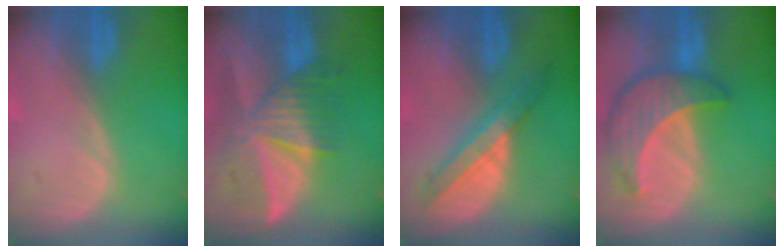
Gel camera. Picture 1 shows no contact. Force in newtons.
{"total": 9.6, "press": 8.4, "slide": 4.5}
{"total": 5.7, "press": 5.7, "slide": 0.3}
{"total": 8.7, "press": 7.8, "slide": 3.8}